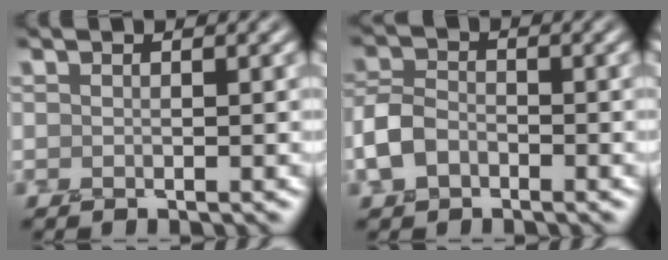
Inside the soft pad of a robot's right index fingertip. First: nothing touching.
{"total": 3.0, "force": [-1.4, 2.1, 1.6], "torque": [-0.034, 0.005, -0.037]}